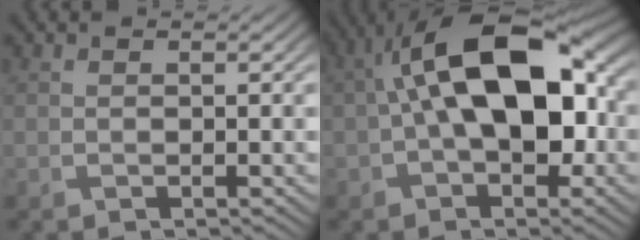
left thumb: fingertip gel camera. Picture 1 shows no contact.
{"total": 15.3, "force": [1.6, 8.3, 12.8], "torque": [-0.193, 0.029, 0.021]}